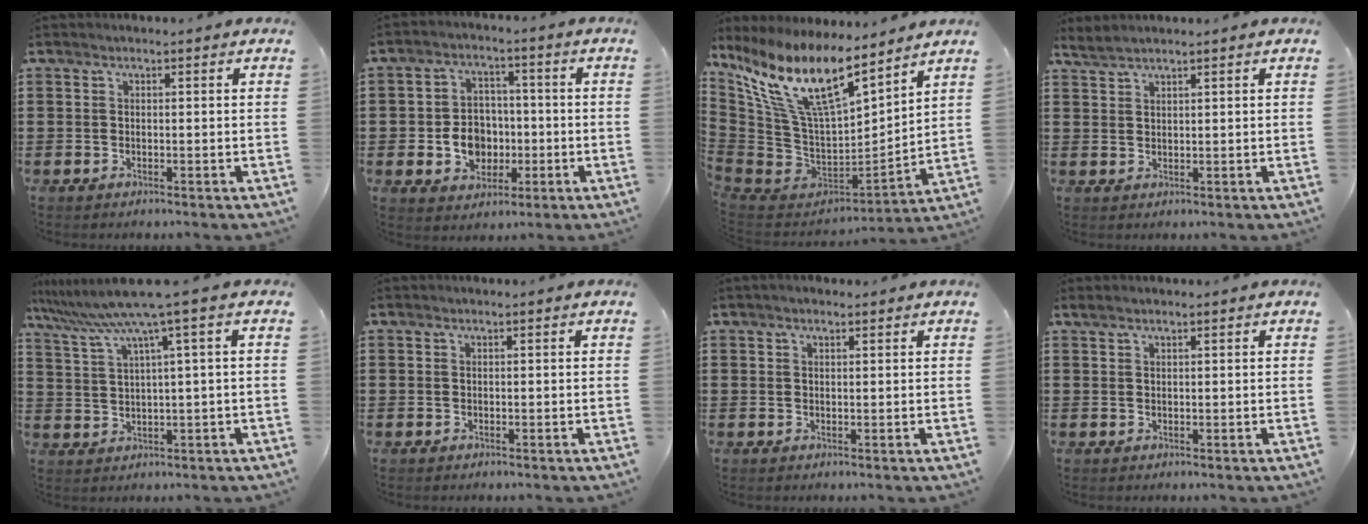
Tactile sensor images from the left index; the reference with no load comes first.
{"total": 6.8, "force": [-1.4, 5.6, 3.5], "torque": [-0.075, 0.010, -0.026]}
{"total": 15.5, "force": [9.4, 4.4, 11.4], "torque": [-0.264, -0.061, 0.163]}
{"total": 1.7, "force": [1.6, -0.1, 0.7], "torque": [-0.017, 0.000, 0.031]}
{"total": 6.8, "force": [3.6, -0.8, 5.8], "torque": [-0.132, -0.031, 0.055]}
{"total": 0.0}
{"total": 0.9, "force": [0.7, 0.3, 0.6], "torque": [-0.011, 0.003, 0.011]}
{"total": 0.8, "force": [0.6, 0.0, 0.6], "torque": [-0.012, 0.001, 0.011]}